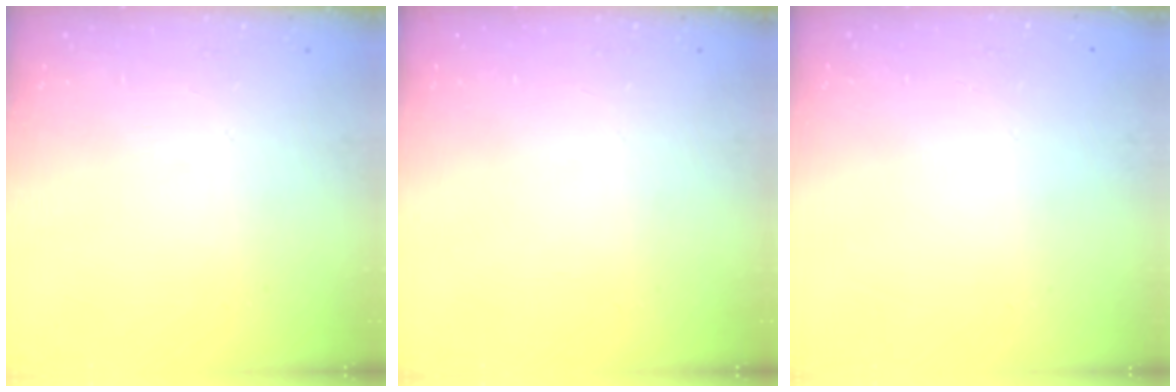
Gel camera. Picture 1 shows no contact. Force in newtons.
{"total": 0.0}
{"total": 0.0}